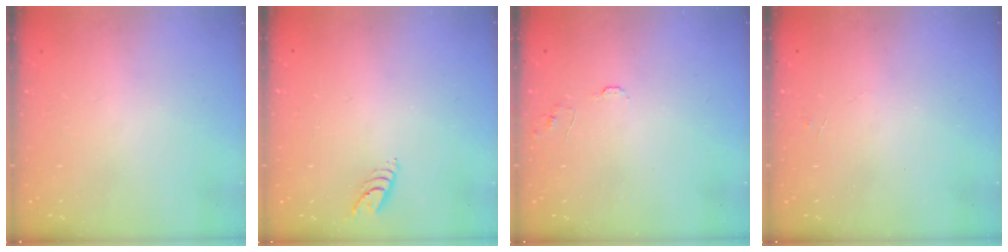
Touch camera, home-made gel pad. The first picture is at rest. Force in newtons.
{"total": 5.6, "press": 5.6, "slide": 0.4}
{"total": 6.3, "press": 6.3, "slide": 0.5}
{"total": 3.9, "press": 3.9, "slide": 0.3}